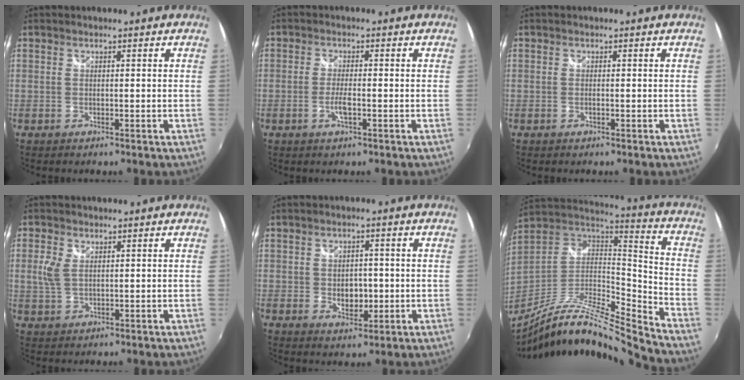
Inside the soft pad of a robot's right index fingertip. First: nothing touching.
{"total": 3.2, "force": [-1.1, 0.6, 2.9], "torque": [-0.061, -0.004, -0.021]}
{"total": 0.7, "force": [-0.1, 0.0, 0.7], "torque": [-0.015, 0.000, -0.003]}
{"total": 3.8, "force": [1.0, 2.4, 2.8], "torque": [-0.062, 0.003, 0.022]}
{"total": 5.1, "force": [-0.5, 3.6, 3.7], "torque": [-0.059, -0.005, -0.004]}
{"total": 19.3, "force": [-16.6, 0.6, 9.9], "torque": [-0.172, -0.023, -0.308]}